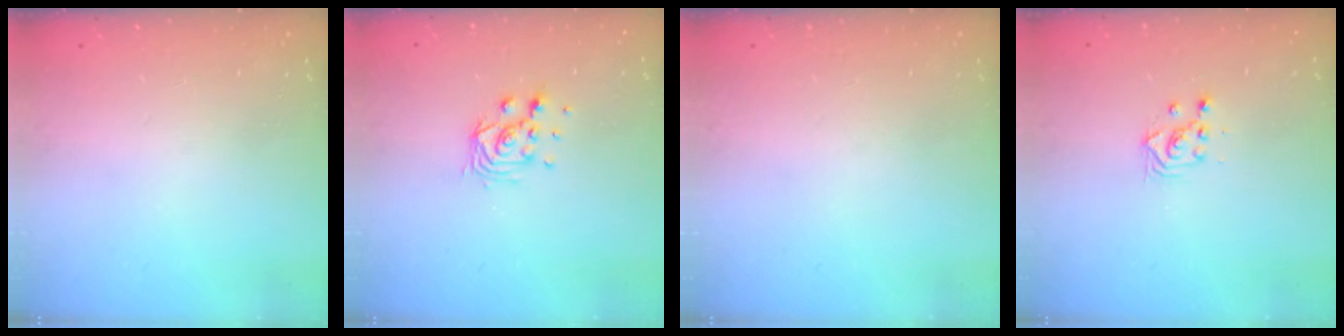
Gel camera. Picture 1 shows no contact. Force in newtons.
{"total": 8.3, "press": 8.3, "slide": 0.5}
{"total": 0.0}
{"total": 2.3, "press": 2.3, "slide": 0.1}